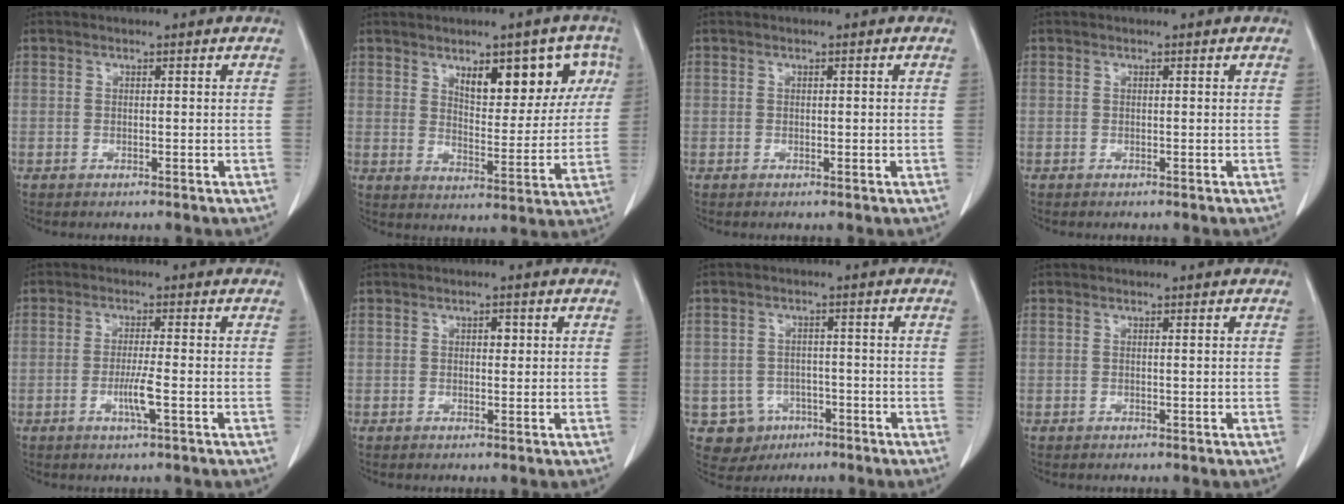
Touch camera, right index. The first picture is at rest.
{"total": 11.5, "force": [5.4, 4.7, 9.0], "torque": [-0.115, 0.015, 0.083]}
{"total": 0.5, "force": [0.0, 0.2, 0.5], "torque": [-0.009, -0.002, 0.004]}
{"total": 0.0}
{"total": 3.8, "force": [-1.2, -0.3, 3.6], "torque": [-0.070, -0.007, -0.023]}
{"total": 1.3, "force": [0.3, 0.7, 1.0], "torque": [-0.010, 0.002, 0.004]}
{"total": 5.7, "force": [-2.2, 5.2, 0.7], "torque": [-0.013, 0.010, -0.023]}
{"total": 0.0}